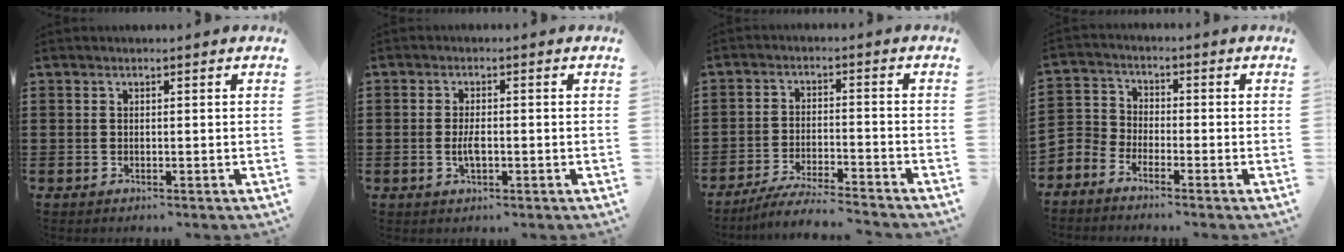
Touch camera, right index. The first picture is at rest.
{"total": 3.0, "force": [-0.5, 1.1, 2.7], "torque": [-0.058, -0.004, -0.011]}
{"total": 5.3, "force": [-5.0, -0.3, 1.6], "torque": [-0.040, -0.013, -0.101]}
{"total": 3.5, "force": [-3.3, 1.1, -0.2], "torque": [-0.023, -0.004, -0.079]}